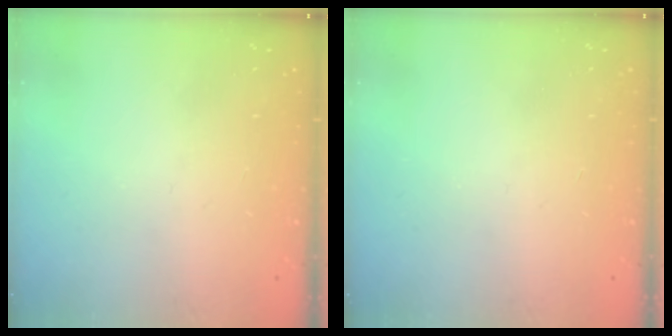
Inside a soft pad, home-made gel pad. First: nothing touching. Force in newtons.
{"total": 0.0}